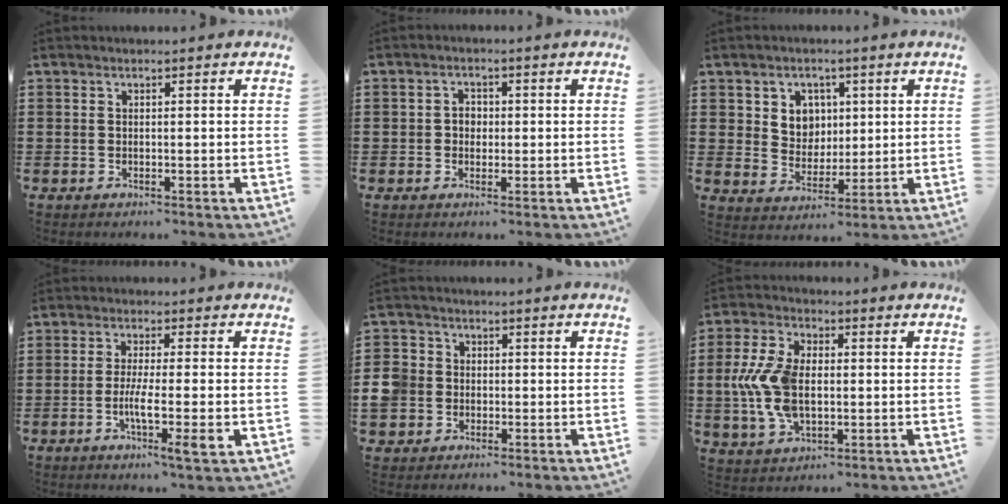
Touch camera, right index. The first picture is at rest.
{"total": 1.9, "force": [-0.2, 1.6, 1.0], "torque": [-0.023, 0.006, -0.006]}
{"total": 5.5, "force": [1.7, 4.9, 1.7], "torque": [-0.041, 0.009, 0.027]}
{"total": 6.8, "force": [-1.9, 0.6, 6.4], "torque": [-0.120, -0.013, -0.036]}
{"total": 4.5, "force": [-1.0, 4.1, 1.4], "torque": [-0.068, -0.001, -0.030]}
{"total": 10.3, "force": [-0.5, 6.3, 8.1], "torque": [-0.204, 0.001, -0.017]}